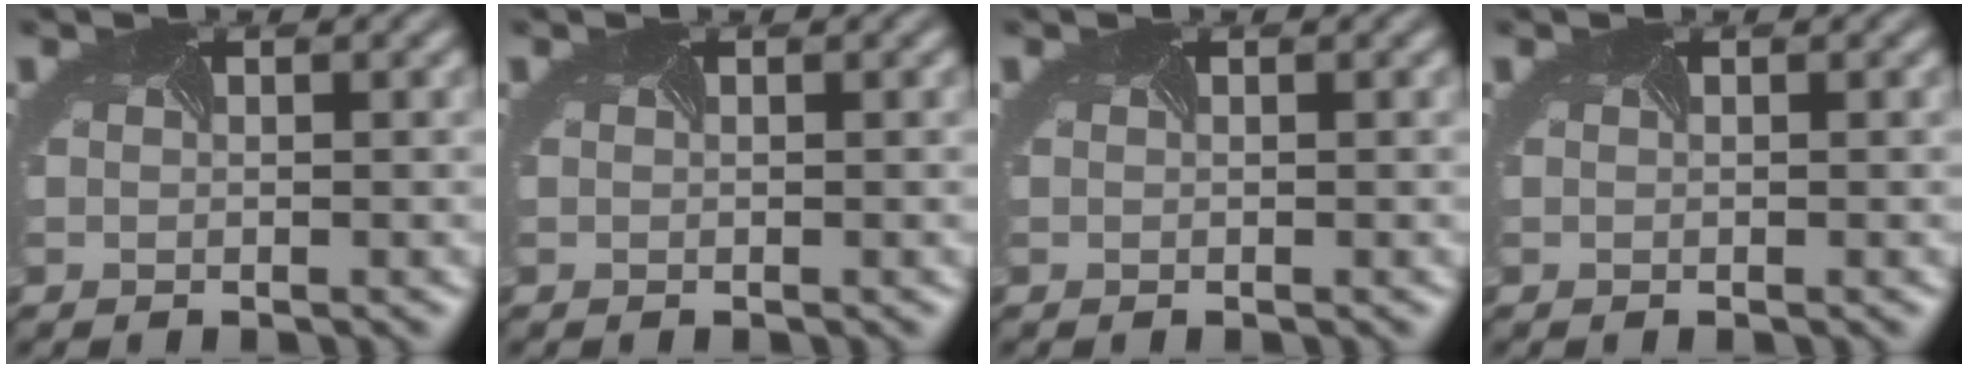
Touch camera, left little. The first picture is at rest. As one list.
[{"total": 0.0}, {"total": 0.0}, {"total": 0.0}]